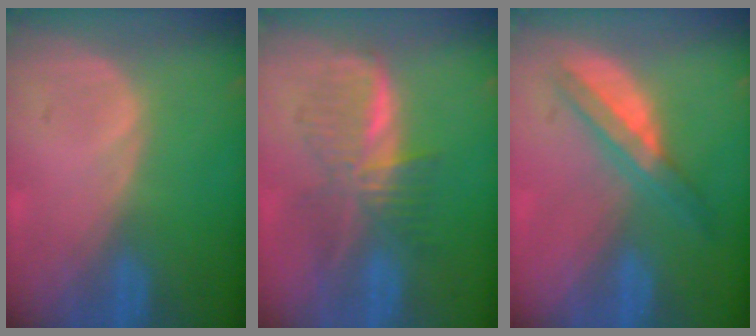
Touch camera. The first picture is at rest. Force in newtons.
{"total": 6.3, "press": 6.3, "slide": 0.1}
{"total": 5.5, "press": 5.2, "slide": 1.8}